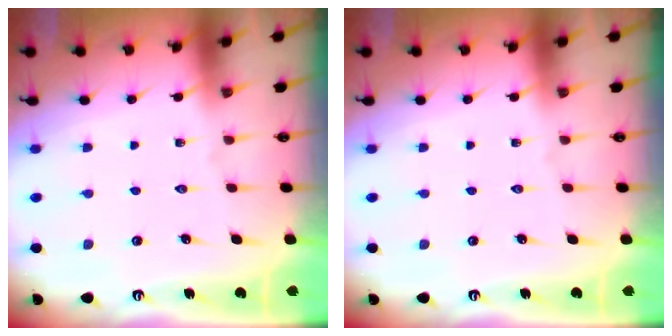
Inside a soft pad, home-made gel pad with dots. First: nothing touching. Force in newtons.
{"total": 0.0}